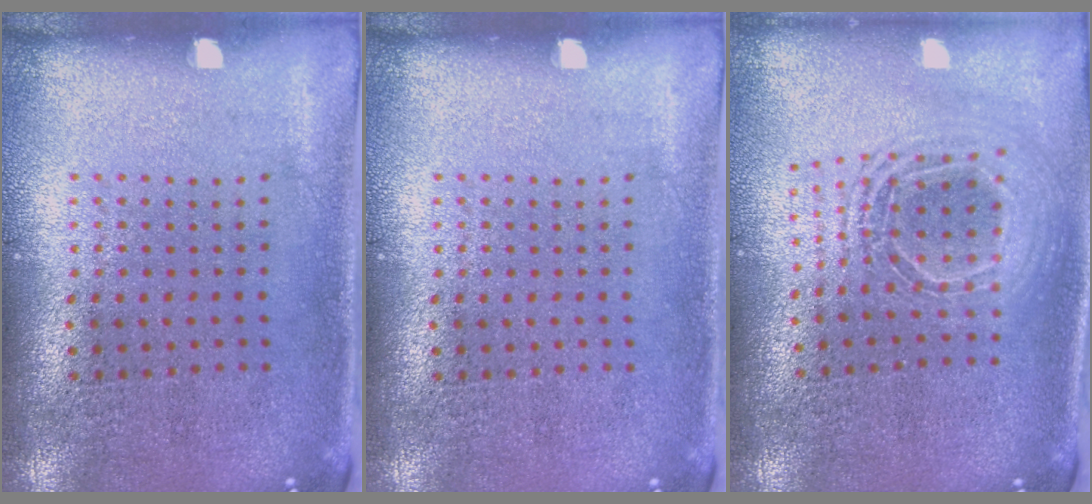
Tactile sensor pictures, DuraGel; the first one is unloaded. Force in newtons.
{"total": 0.0}
{"total": 1.9, "press": 1.6, "slide": 1.0}